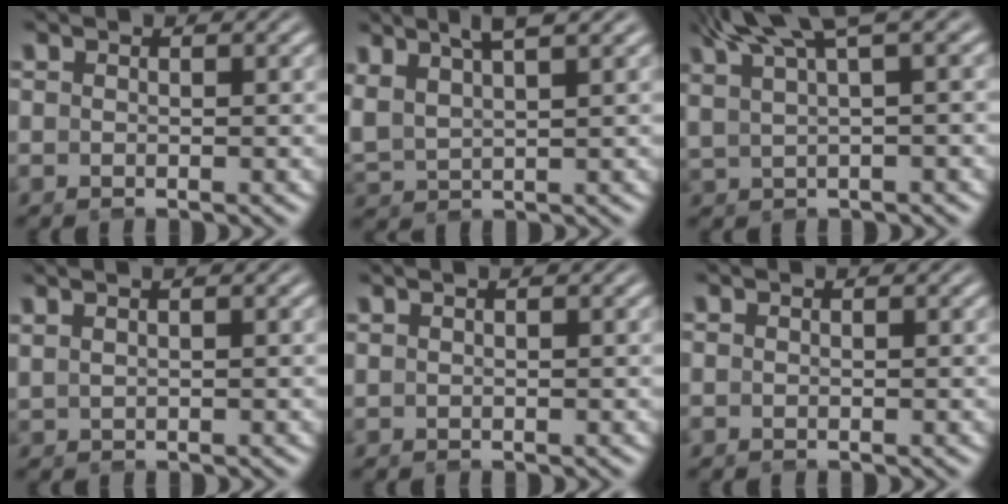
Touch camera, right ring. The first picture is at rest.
{"total": 5.6, "force": [3.3, 3.1, 3.2], "torque": [-0.075, 0.018, 0.054]}
{"total": 5.7, "force": [3.9, 1.1, 4.0], "torque": [-0.049, 0.028, 0.059]}
{"total": 1.4, "force": [1.2, -0.5, 0.5], "torque": [-0.003, 0.014, 0.023]}
{"total": 1.0, "force": [0.6, -0.9, 0.1], "torque": [0.008, 0.009, 0.010]}
{"total": 0.0}